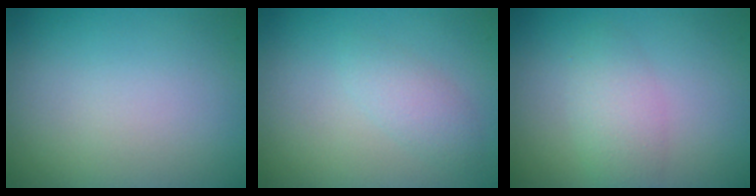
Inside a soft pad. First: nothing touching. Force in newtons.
{"total": 1.8, "press": 1.8, "slide": 0.1}
{"total": 2.5, "press": 2.4, "slide": 0.2}